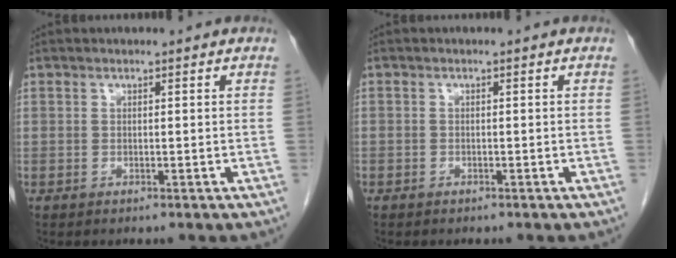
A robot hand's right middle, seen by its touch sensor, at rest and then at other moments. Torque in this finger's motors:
{"motor_torque": [0.99, -1.15, -0.34, -0.21]}